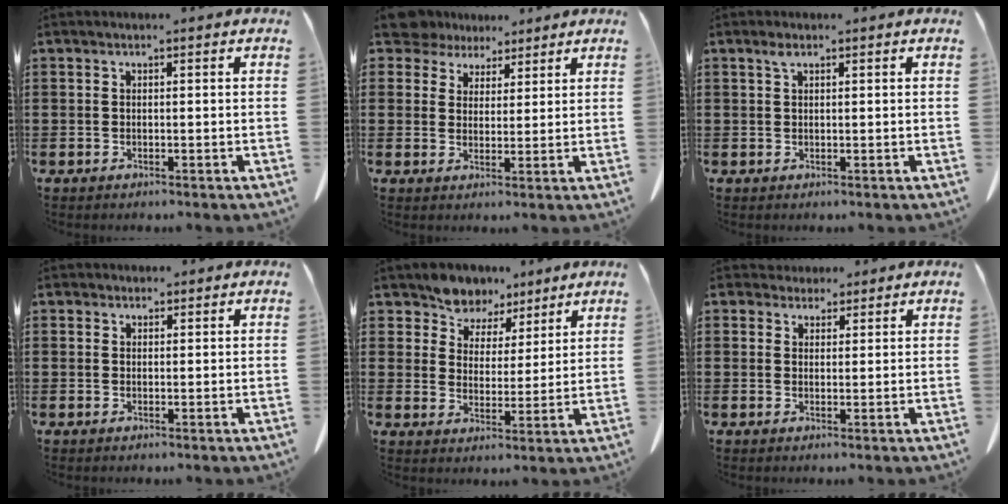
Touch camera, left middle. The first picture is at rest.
{"total": 6.0, "force": [5.0, 3.1, 1.1], "torque": [-0.042, -0.008, 0.093]}
{"total": 1.4, "force": [0.7, 0.5, 1.1], "torque": [-0.024, 0.001, 0.013]}
{"total": 1.4, "force": [1.3, 0.6, 0.2], "torque": [-0.008, 0.001, 0.027]}
{"total": 6.5, "force": [5.8, 3.1, -0.1], "torque": [-0.037, -0.031, 0.108]}
{"total": 3.2, "force": [2.9, 1.4, 0.4], "torque": [-0.009, -0.003, 0.055]}